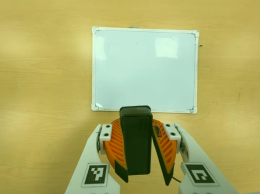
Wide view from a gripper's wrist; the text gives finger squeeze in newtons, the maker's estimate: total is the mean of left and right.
{"total": 10.6, "left": 10.4, "right": 10.7}